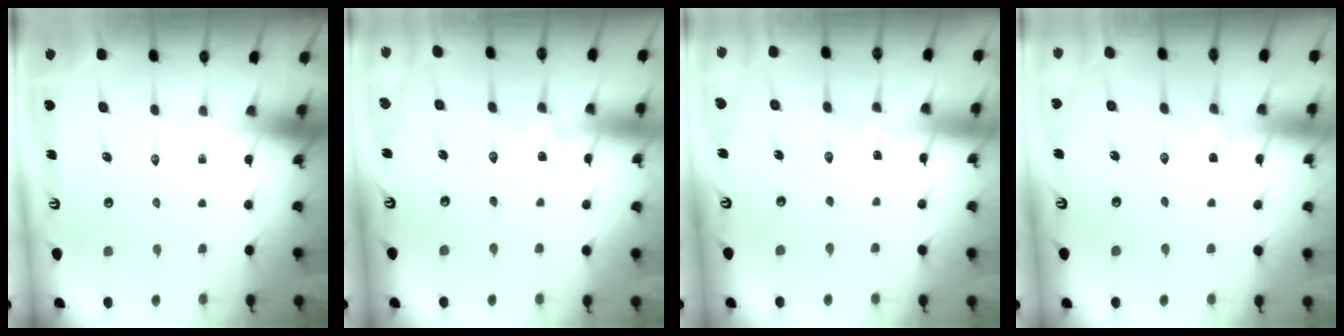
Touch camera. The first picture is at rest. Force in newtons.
{"total": 0.0}
{"total": 0.0}
{"total": 2.0, "press": 1.9, "slide": 0.3}